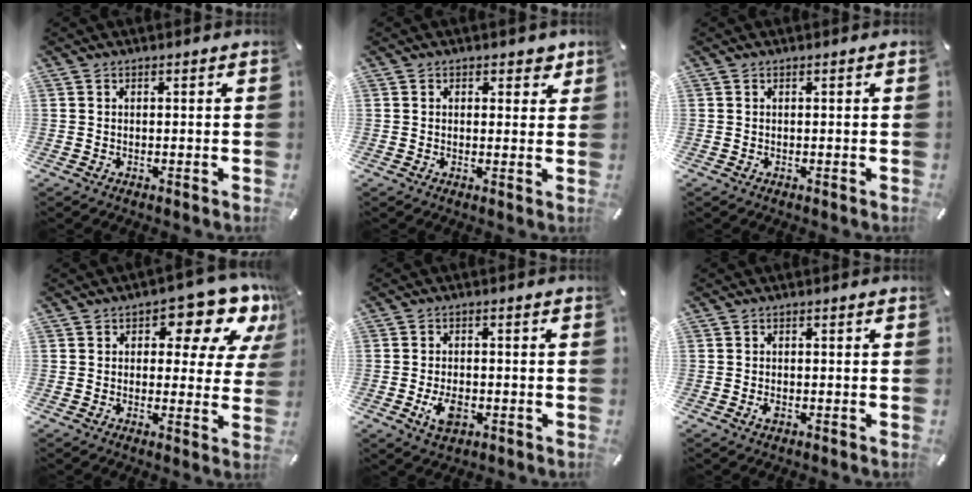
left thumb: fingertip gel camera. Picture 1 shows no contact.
{"total": 2.6, "force": [1.5, 1.7, 1.2], "torque": [-0.003, -0.003, 0.021]}
{"total": 0.0}
{"total": 13.7, "force": [7.6, 6.5, 9.2], "torque": [-0.106, -0.047, 0.123]}
{"total": 5.3, "force": [-1.7, 3.2, 3.8], "torque": [-0.074, 0.000, -0.032]}
{"total": 1.5, "force": [-0.5, 0.9, 1.1], "torque": [-0.027, -0.002, -0.012]}